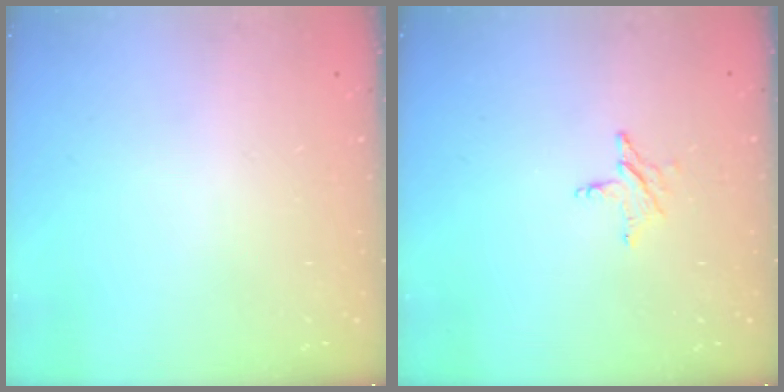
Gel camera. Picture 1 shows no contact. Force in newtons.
{"total": 3.6, "press": 3.6, "slide": 0.5}